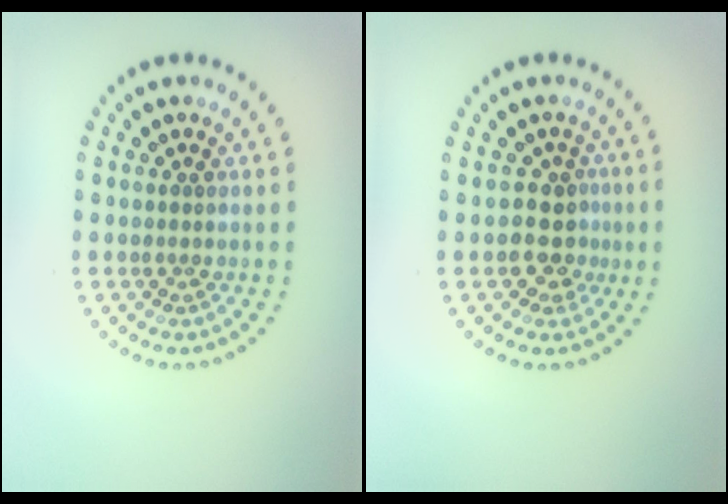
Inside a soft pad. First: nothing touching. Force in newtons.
{"total": 3.0, "press": 2.6, "slide": 1.4}